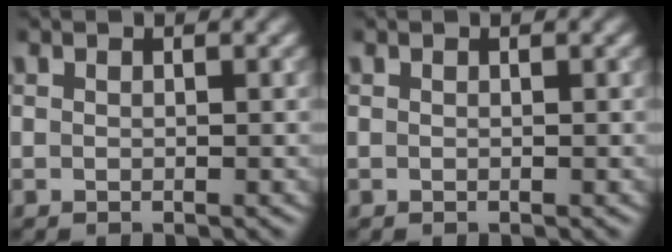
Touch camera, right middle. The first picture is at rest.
{"total": 0.0}